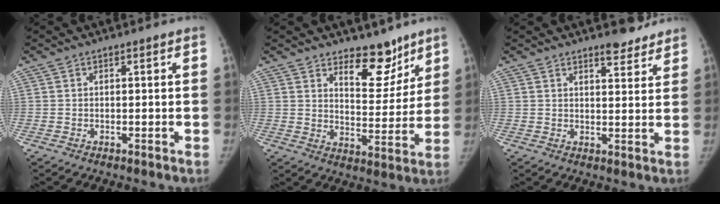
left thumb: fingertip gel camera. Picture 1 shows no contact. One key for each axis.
{"total": 9.9, "fx": 7.3, "fy": 4.7, "fz": 4.7, "tx": -0.032, "ty": -0.058, "tz": 0.118}
{"total": 4.6, "fx": 3.9, "fy": 1.6, "fz": 1.9, "tx": -0.003, "ty": -0.028, "tz": 0.055}